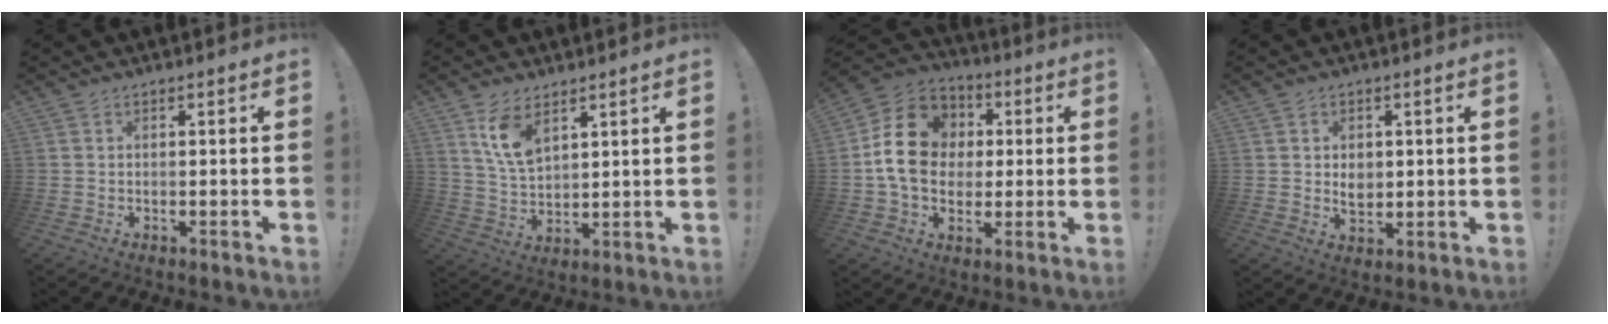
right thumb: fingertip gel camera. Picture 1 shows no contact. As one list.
[{"total": 9.7, "force": [5.9, 5.0, 5.7], "torque": [-0.113, -0.023, 0.111]}, {"total": 16.9, "force": [2.6, 14.1, 8.8], "torque": [-0.136, 0.015, 0.059]}, {"total": 4.9, "force": [0.9, 4.1, 2.6], "torque": [-0.032, -0.002, 0.015]}]